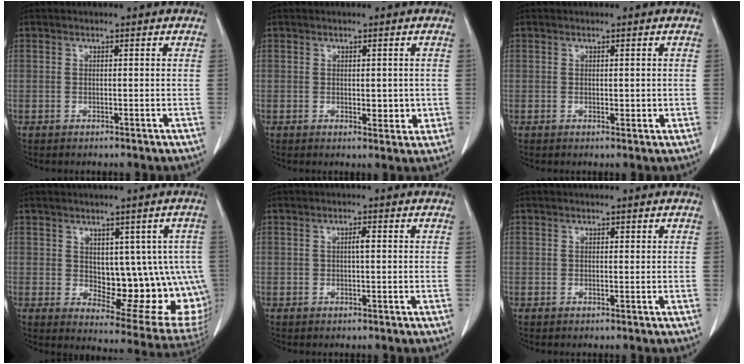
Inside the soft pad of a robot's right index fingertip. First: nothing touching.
{"total": 3.2, "force": [-0.1, 1.7, 2.7], "torque": [-0.029, -0.005, 0.003]}
{"total": 1.5, "force": [0.0, 0.8, 1.3], "torque": [-0.015, -0.004, 0.003]}
{"total": 15.3, "force": [-0.1, 7.8, 13.1], "torque": [-0.124, 0.006, 0.021]}
{"total": 1.2, "force": [0.1, 0.1, 1.2], "torque": [-0.021, 0.003, 0.001]}
{"total": 0.0}